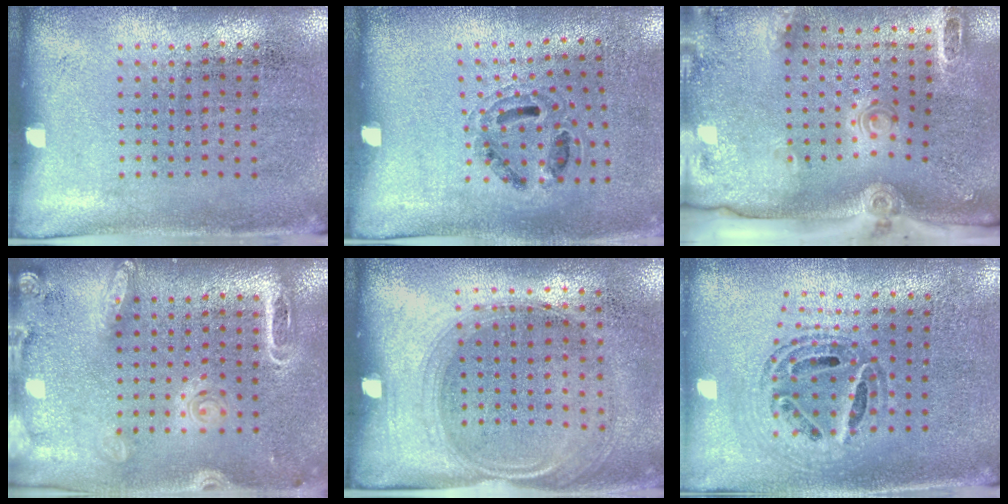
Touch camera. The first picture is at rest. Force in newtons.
{"total": 1.0, "press": 0.8, "slide": 0.5}
{"total": 2.9, "press": 2.1, "slide": 2.1}
{"total": 2.0, "press": 1.8, "slide": 1.1}
{"total": 1.5, "press": 1.3, "slide": 0.8}
{"total": 0.8, "press": 0.8, "slide": 0.1}